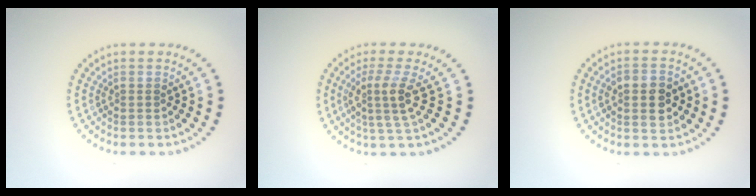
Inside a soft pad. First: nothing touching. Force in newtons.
{"total": 3.1, "press": 2.4, "slide": 2.0}
{"total": 3.8, "press": 3.8, "slide": 0.1}